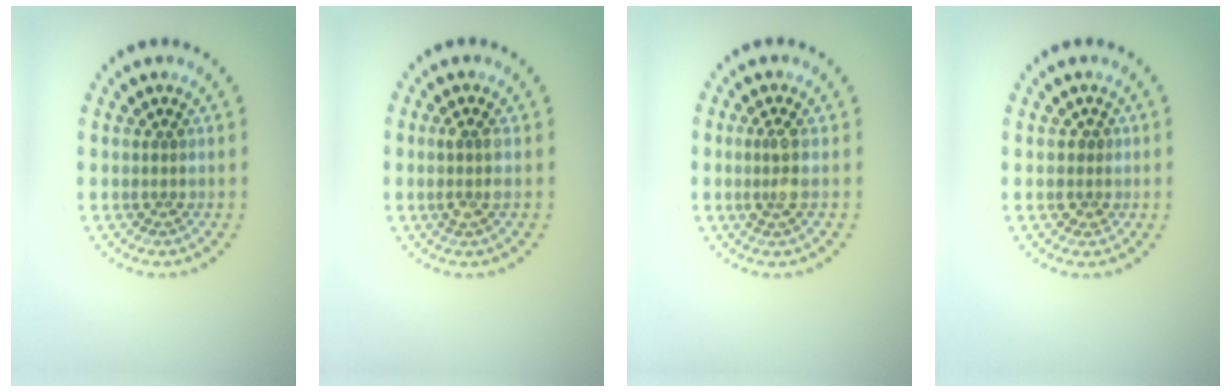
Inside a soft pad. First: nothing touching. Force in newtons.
{"total": 1.6, "press": 1.5, "slide": 0.7}
{"total": 1.7, "press": 1.4, "slide": 1.0}
{"total": 1.0, "press": 0.9, "slide": 0.5}